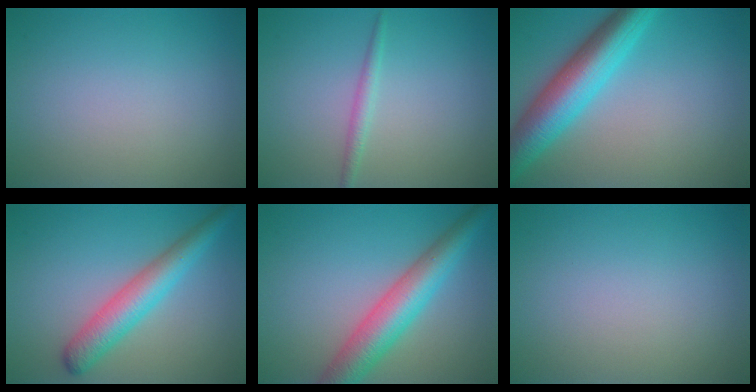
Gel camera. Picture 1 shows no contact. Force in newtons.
{"total": 1.3, "press": 1.3, "slide": 0.1}
{"total": 7.5, "press": 7.5, "slide": 0.3}
{"total": 4.7, "press": 4.7, "slide": 0.1}
{"total": 6.4, "press": 6.4, "slide": 0.1}
{"total": 0.0}